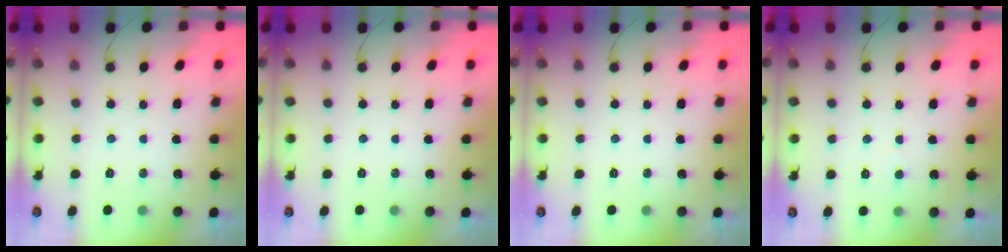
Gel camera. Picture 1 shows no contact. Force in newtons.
{"total": 0.0}
{"total": 0.0}
{"total": 2.4, "press": 2.4, "slide": 0.2}